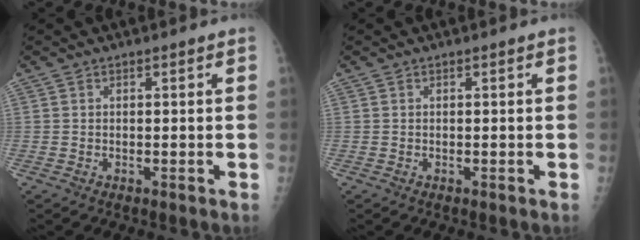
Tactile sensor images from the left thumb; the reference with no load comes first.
{"total": 0.0}